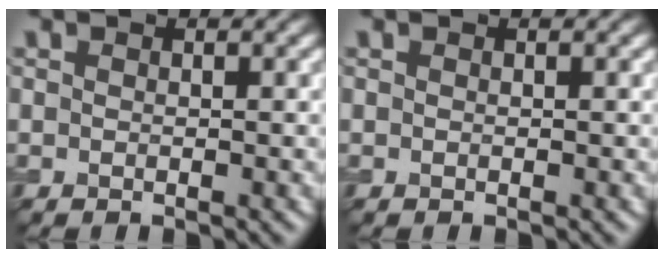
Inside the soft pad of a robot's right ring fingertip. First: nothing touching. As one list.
[{"total": 0.0}]